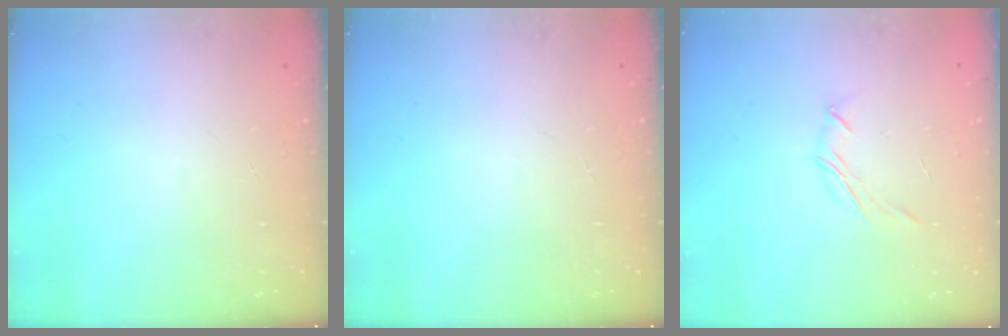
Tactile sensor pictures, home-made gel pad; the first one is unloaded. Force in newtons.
{"total": 0.0}
{"total": 3.8, "press": 3.7, "slide": 0.8}